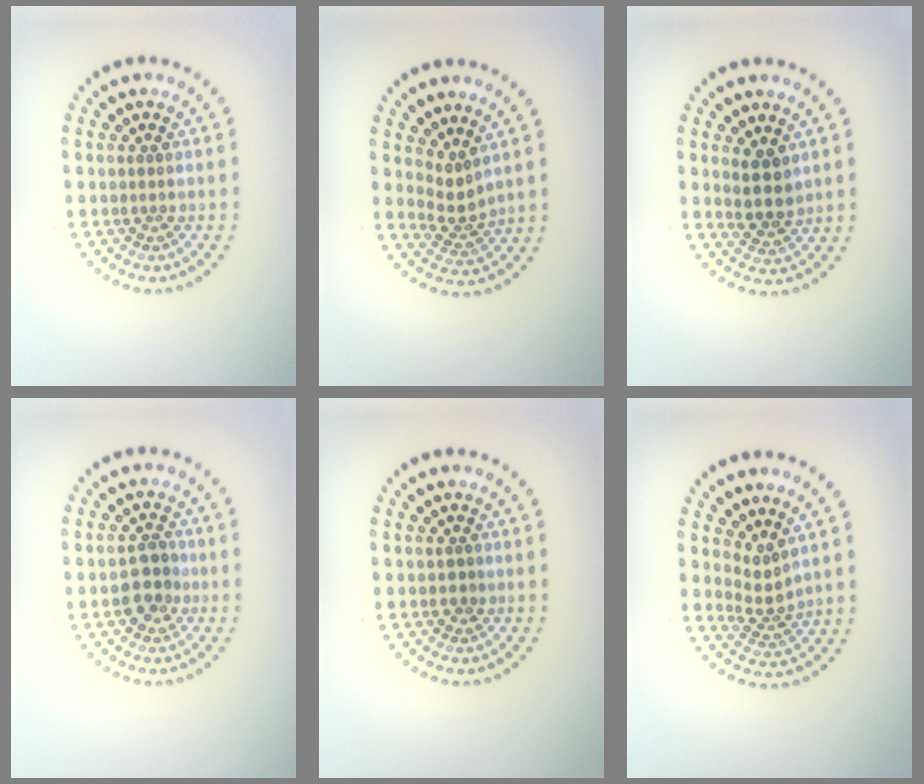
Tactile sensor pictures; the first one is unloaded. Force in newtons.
{"total": 2.4, "press": 1.5, "slide": 1.8}
{"total": 2.8, "press": 2.5, "slide": 1.3}
{"total": 2.7, "press": 2.5, "slide": 0.9}
{"total": 0.7, "press": 0.6, "slide": 0.3}
{"total": 2.3, "press": 1.5, "slide": 1.7}